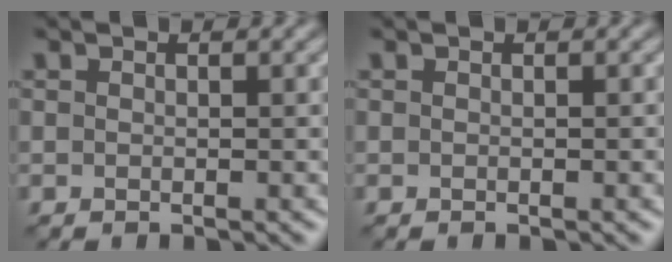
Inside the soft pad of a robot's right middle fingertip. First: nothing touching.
{"total": 0.0}